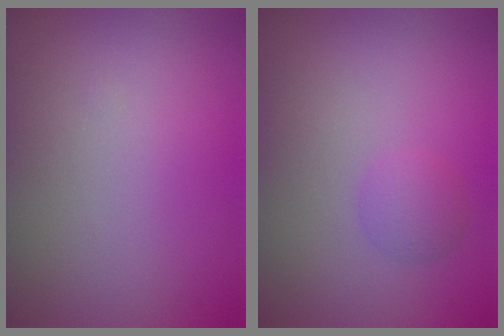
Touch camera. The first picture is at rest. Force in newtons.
{"total": 1.5, "press": 1.5, "slide": 0.1}